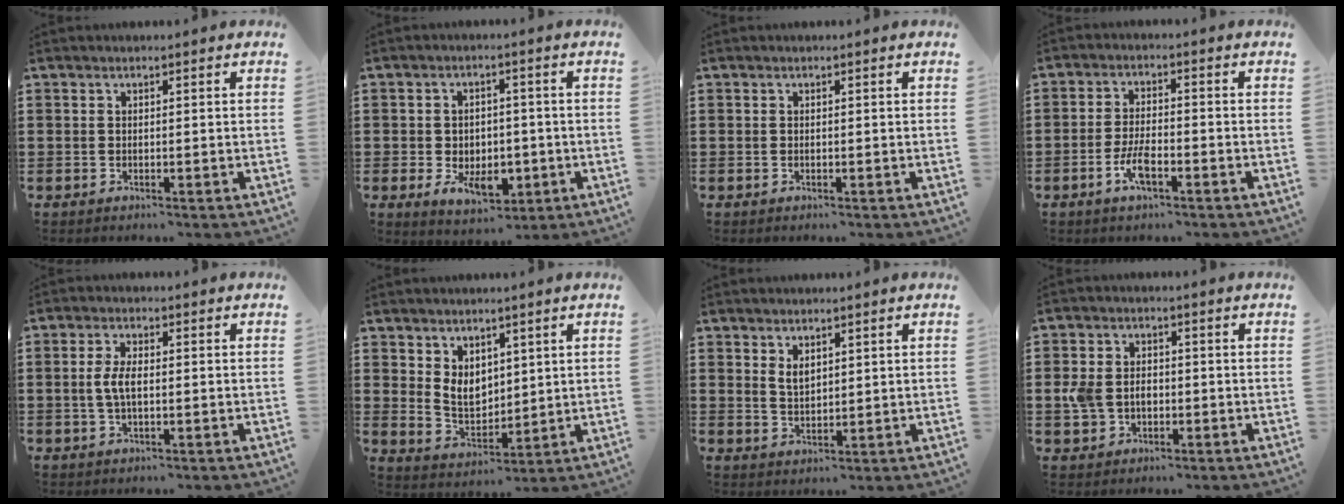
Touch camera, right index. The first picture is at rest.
{"total": 5.8, "force": [-1.8, 4.1, 3.7], "torque": [-0.050, 0.006, -0.034]}
{"total": 0.0}
{"total": 4.8, "force": [-2.3, 1.6, 4.0], "torque": [-0.093, -0.001, -0.049]}
{"total": 3.8, "force": [-0.2, 1.5, 3.4], "torque": [-0.080, -0.002, -0.010]}
{"total": 5.6, "force": [2.3, 4.1, 2.9], "torque": [-0.061, 0.003, 0.044]}
{"total": 2.4, "force": [1.6, 1.2, 1.3], "torque": [-0.021, -0.001, 0.027]}
{"total": 4.1, "force": [-0.6, 3.3, 2.4], "torque": [-0.065, 0.004, -0.016]}